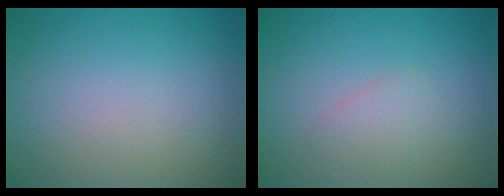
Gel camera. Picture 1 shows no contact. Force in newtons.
{"total": 1.5, "press": 1.5, "slide": 0.0}